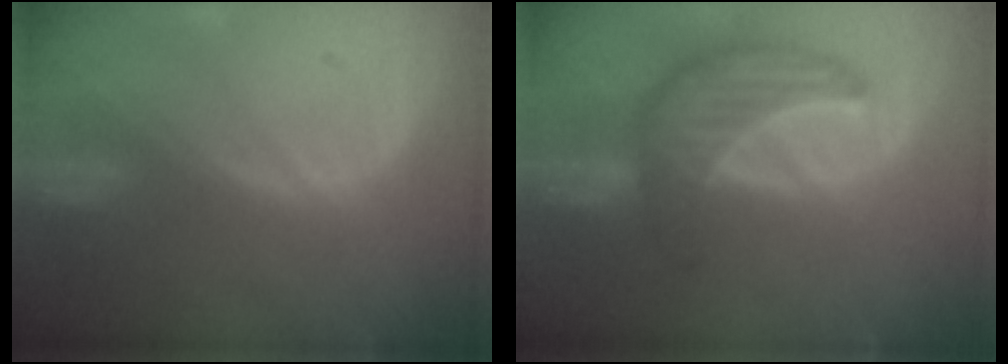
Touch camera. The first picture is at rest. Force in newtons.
{"total": 7.9, "press": 7.9, "slide": 0.4}